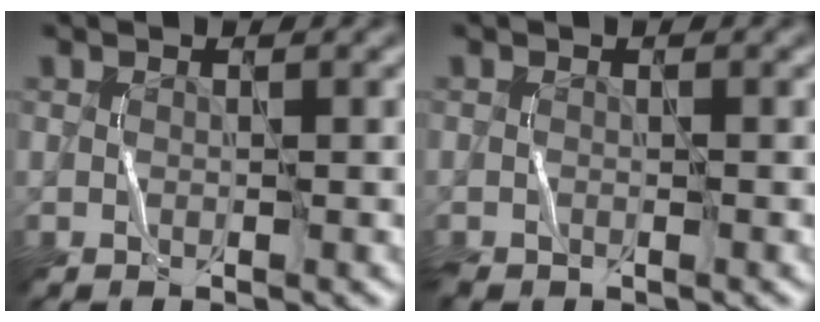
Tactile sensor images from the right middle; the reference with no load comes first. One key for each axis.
{"total": 0.9, "fx": -0.9, "fy": 0.2, "fz": 0.2, "tx": -0.004, "ty": -0.003, "tz": -0.020}